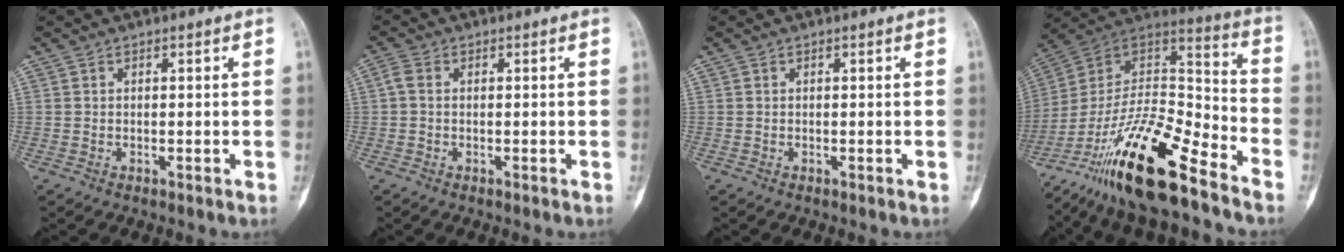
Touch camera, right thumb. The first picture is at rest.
{"total": 1.8, "force": [0.0, 1.2, 1.4], "torque": [-0.029, 0.003, -0.005]}
{"total": 0.0}
{"total": 23.7, "force": [-16.4, 5.8, 16.1], "torque": [-0.311, 0.070, -0.296]}